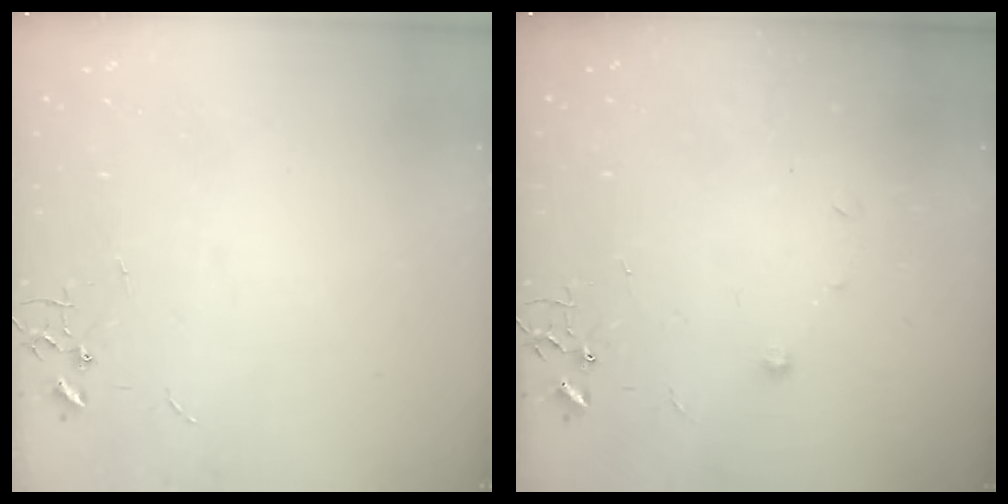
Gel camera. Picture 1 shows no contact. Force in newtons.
{"total": 5.0, "press": 4.9, "slide": 0.8}